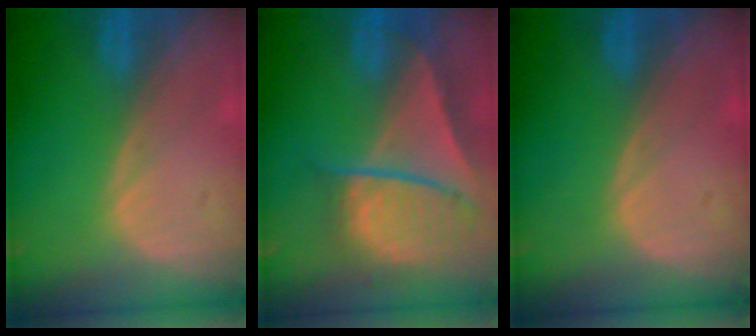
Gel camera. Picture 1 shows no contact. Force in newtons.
{"total": 9.6, "press": 8.2, "slide": 5.0}
{"total": 0.0}